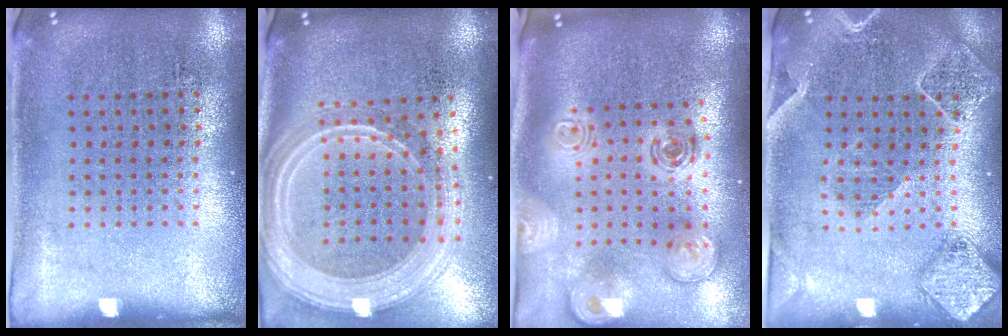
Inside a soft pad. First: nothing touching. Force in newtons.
{"total": 2.9, "press": 2.4, "slide": 1.6}
{"total": 2.6, "press": 1.8, "slide": 1.8}
{"total": 2.3, "press": 2.1, "slide": 0.9}